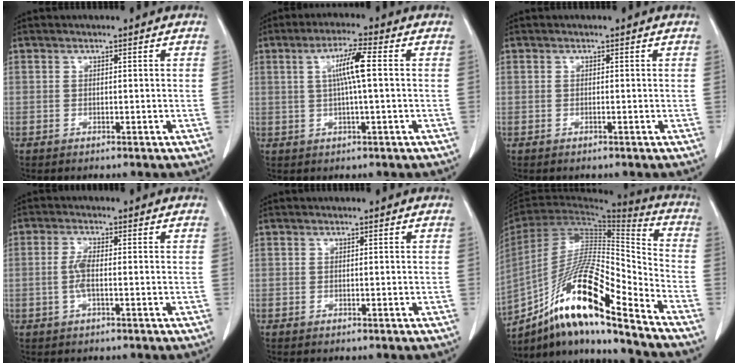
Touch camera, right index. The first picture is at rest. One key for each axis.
{"total": 5.9, "fx": 0.9, "fy": -0.1, "fz": 5.9, "tx": -0.109, "ty": 0.007, "tz": 0.016}
{"total": 0.0}
{"total": 2.9, "fx": -0.4, "fy": 0.6, "fz": 2.8, "tx": -0.061, "ty": 0.000, "tz": -0.008}
{"total": 0.0}
{"total": 20.4, "fx": -13.6, "fy": 1.8, "fz": 15.1, "tx": -0.292, "ty": -0.012, "tz": -0.246}